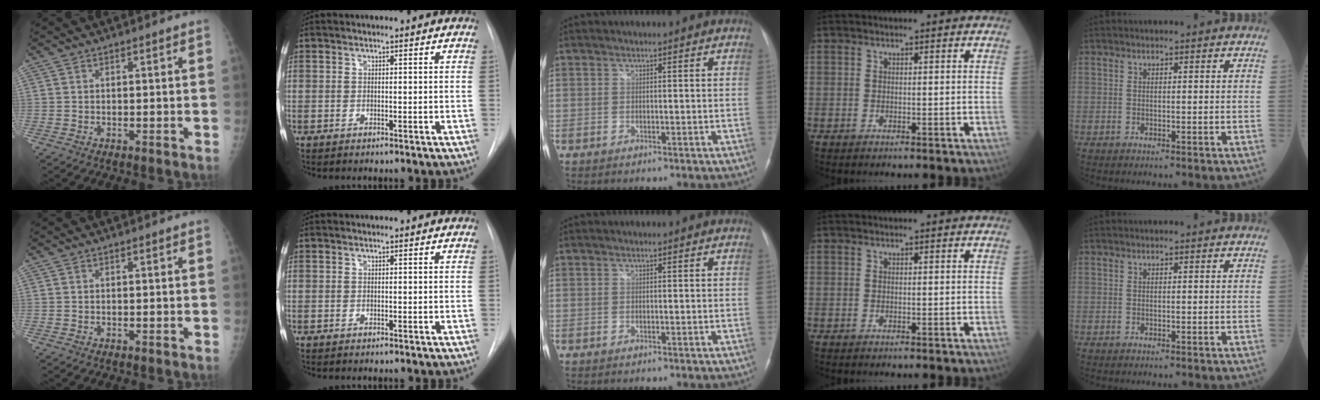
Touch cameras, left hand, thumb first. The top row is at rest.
{}